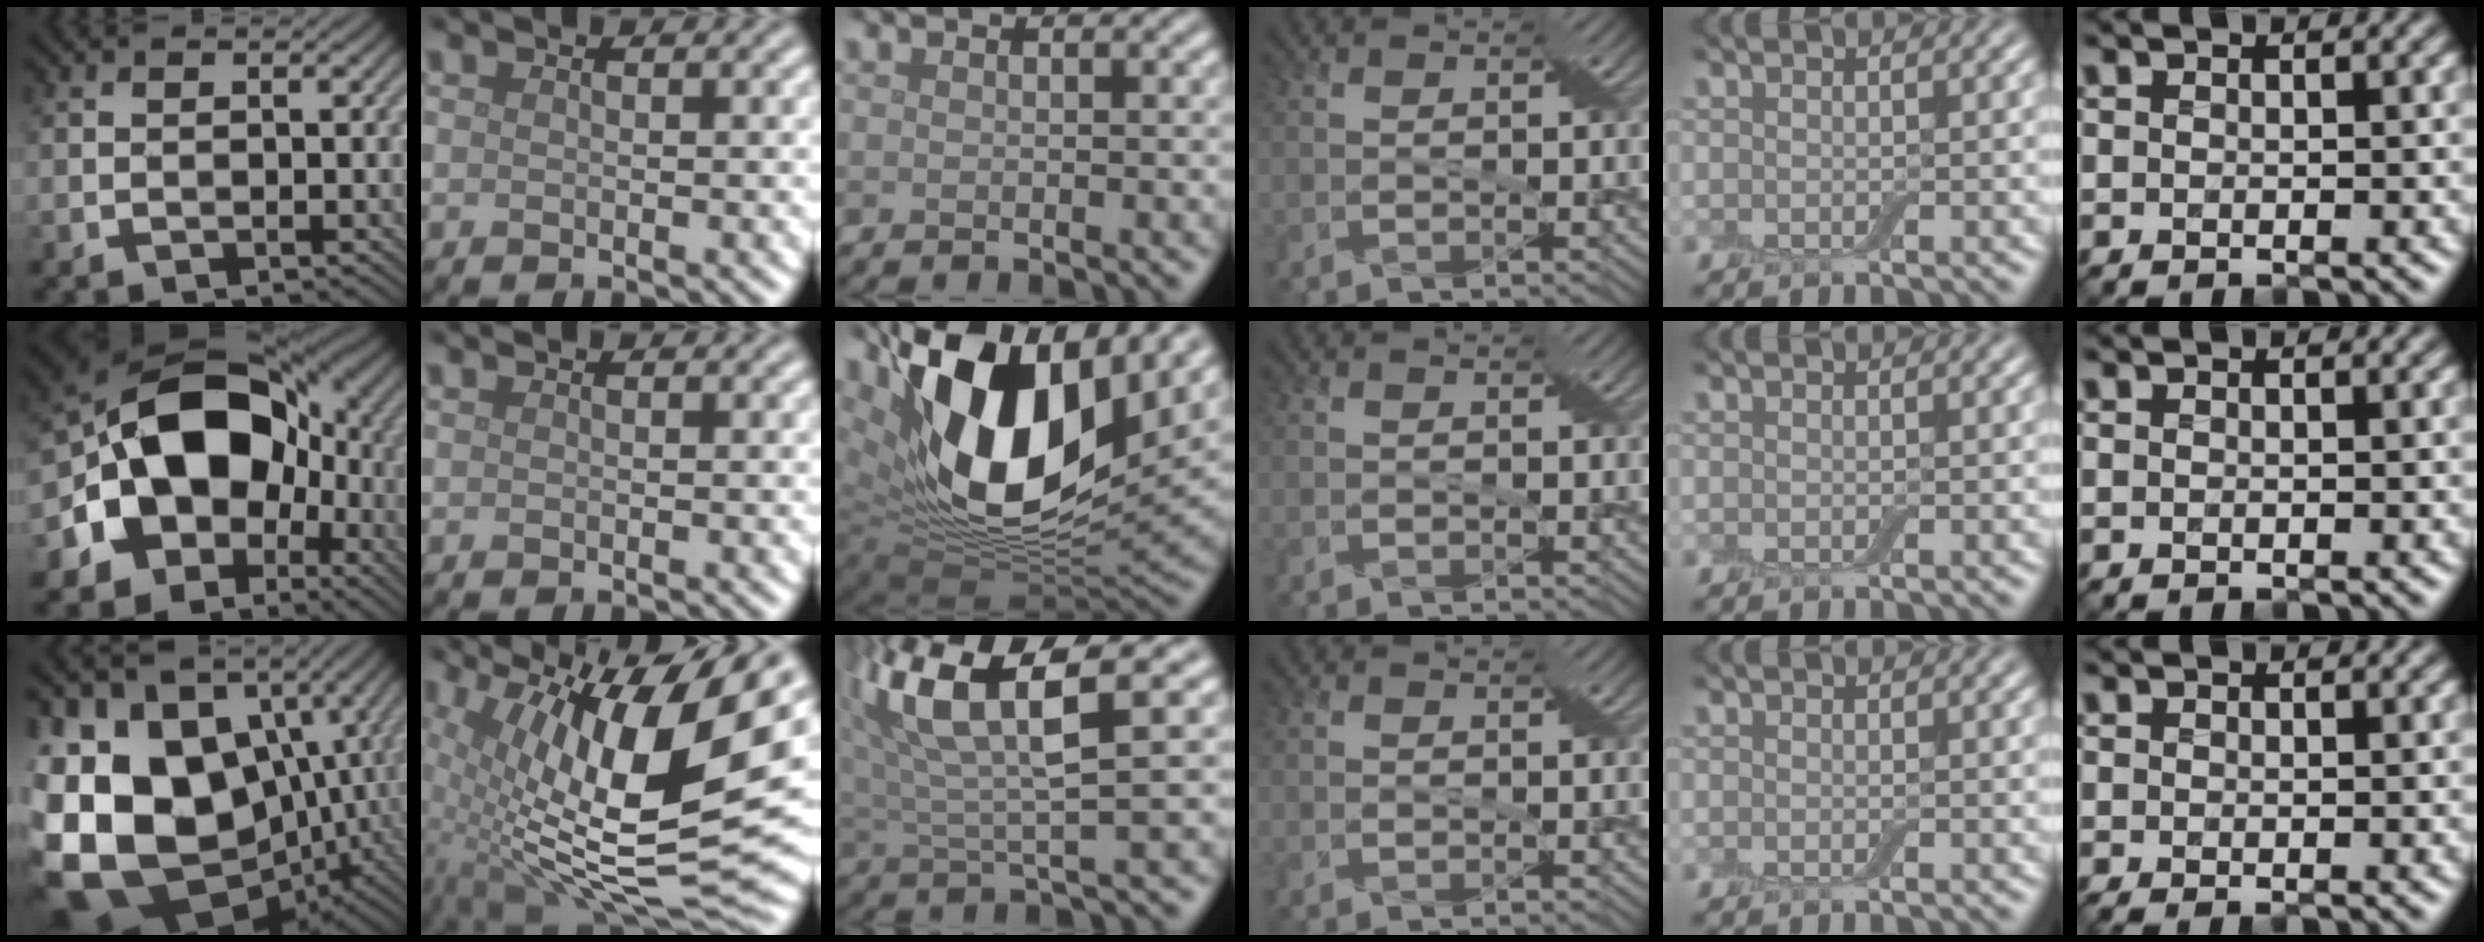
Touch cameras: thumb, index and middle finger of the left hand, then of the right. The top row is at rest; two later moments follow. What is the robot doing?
{"motion": "cut", "object": "aluminum foil"}